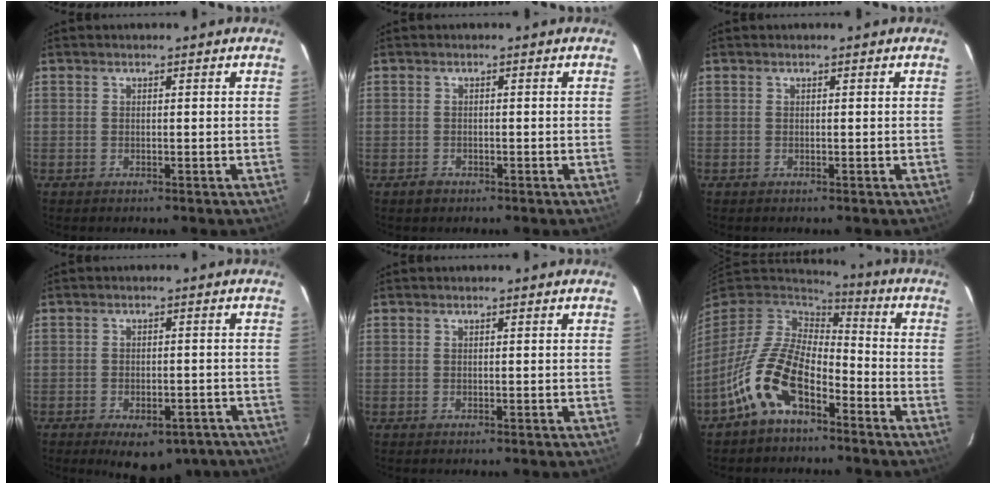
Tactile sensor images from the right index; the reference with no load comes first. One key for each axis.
{"total": 1.6, "fx": -1.0, "fy": 1.3, "fz": 0.3, "tx": -0.007, "ty": 0.003, "tz": -0.014}
{"total": 0.0}
{"total": 11.9, "fx": -8.5, "fy": 5.6, "fz": 6.1, "tx": -0.102, "ty": 0.002, "tz": -0.097}
{"total": 0.0}
{"total": 14.7, "fx": -7.8, "fy": 7.6, "fz": 9.9, "tx": -0.207, "ty": -0.002, "tz": -0.150}